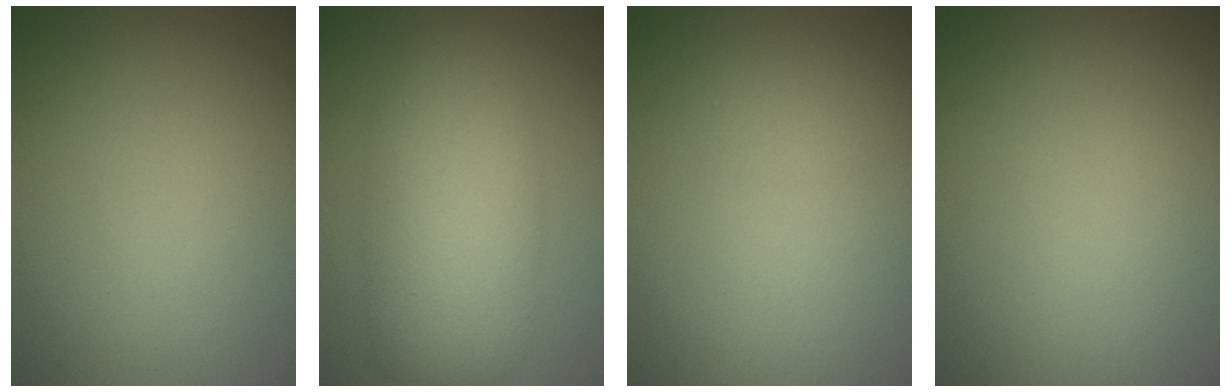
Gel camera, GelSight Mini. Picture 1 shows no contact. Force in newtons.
{"total": 7.3, "press": 7.3, "slide": 0.2}
{"total": 0.9, "press": 0.9, "slide": 0.0}
{"total": 0.0}